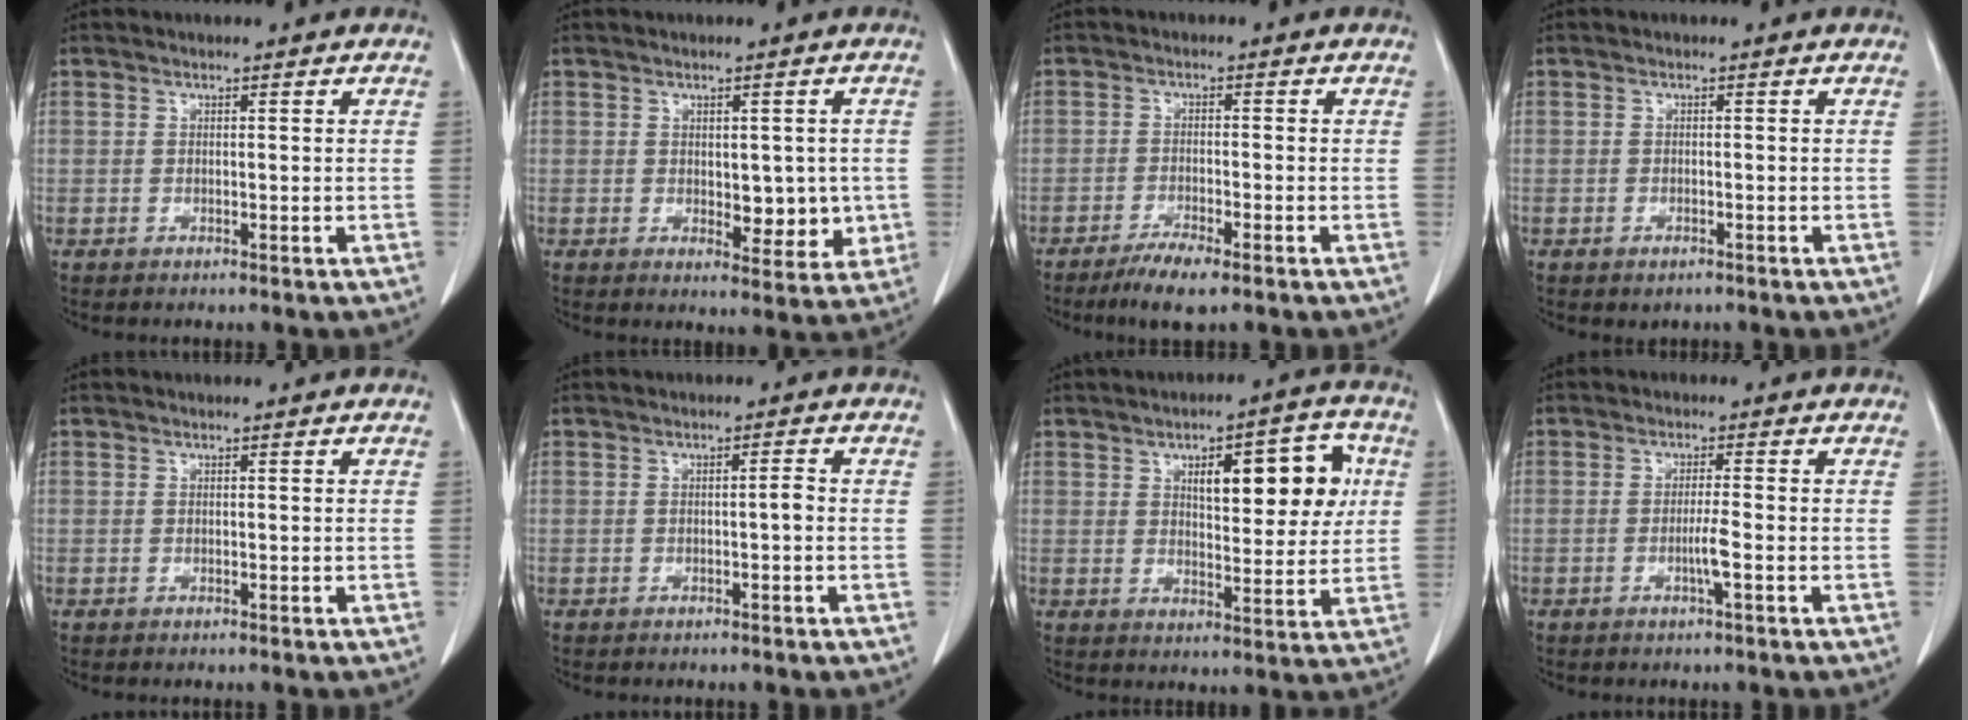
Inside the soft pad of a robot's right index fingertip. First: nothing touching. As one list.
[{"total": 6.0, "force": [-0.3, 3.3, 5.0], "torque": [-0.049, -0.005, 0.007]}, {"total": 4.8, "force": [-3.4, 0.5, 3.4], "torque": [-0.066, -0.011, -0.060]}, {"total": 0.9, "force": [-0.6, 0.6, 0.4], "torque": [-0.010, -0.001, -0.002]}, {"total": 0.0}, {"total": 1.2, "force": [-0.3, 0.0, 1.2], "torque": [-0.018, 0.002, -0.005]}, {"total": 11.4, "force": [3.5, 3.9, 10.1], "torque": [-0.134, 0.020, 0.051]}, {"total": 2.6, "force": [-0.9, -0.4, 2.4], "torque": [-0.044, -0.004, -0.018]}]